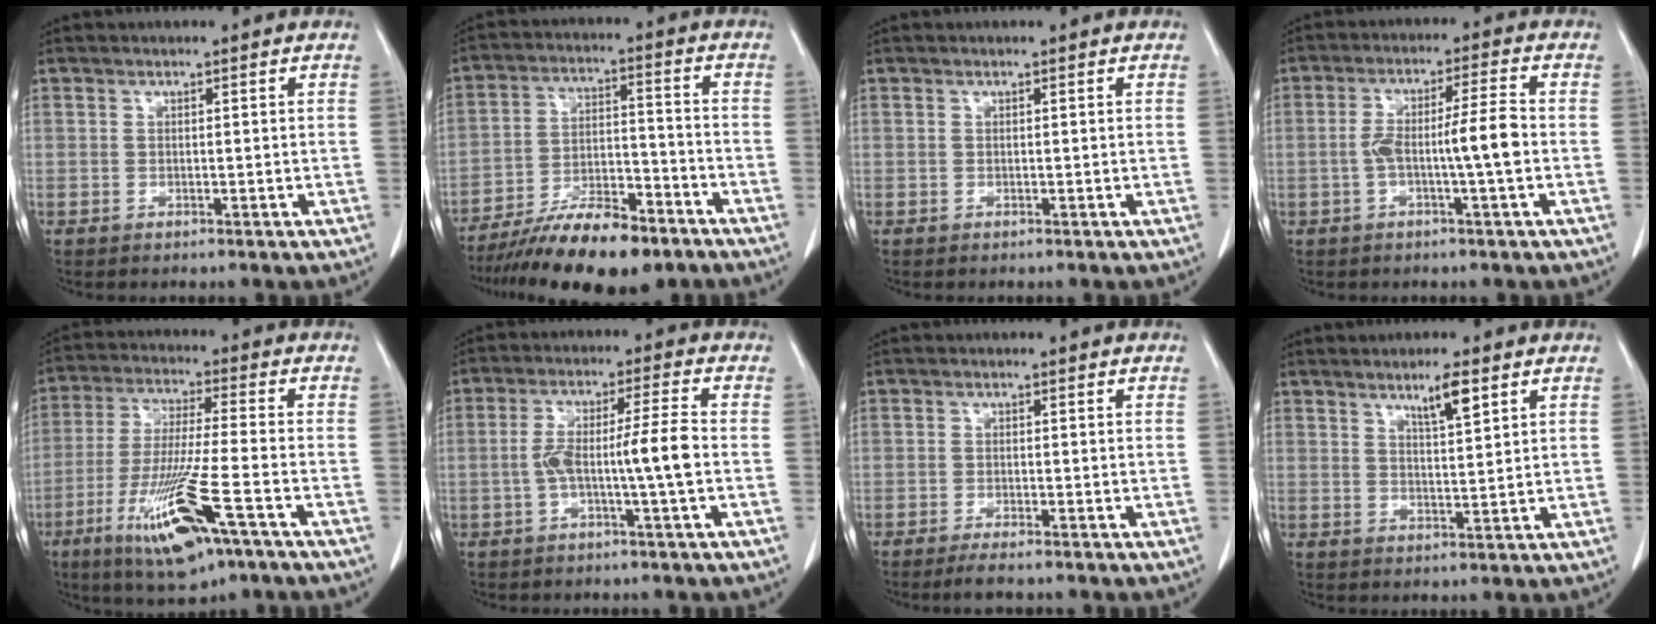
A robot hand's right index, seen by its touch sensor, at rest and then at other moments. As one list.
[{"total": 14.2, "force": [-10.7, 3.9, 8.5], "torque": [-0.143, 0.000, -0.183]}, {"total": 0.0}, {"total": 7.1, "force": [-1.4, -0.1, 6.9], "torque": [-0.127, 0.014, -0.023]}, {"total": 14.8, "force": [-7.2, 1.2, 12.9], "torque": [-0.263, -0.039, -0.126]}, {"total": 7.9, "force": [-1.5, -0.4, 7.7], "torque": [-0.146, 0.014, -0.026]}, {"total": 2.9, "force": [-2.4, 0.1, 1.6], "torque": [-0.028, -0.006, -0.040]}, {"total": 4.3, "force": [2.7, 0.3, 3.3], "torque": [-0.056, -0.003, 0.047]}]